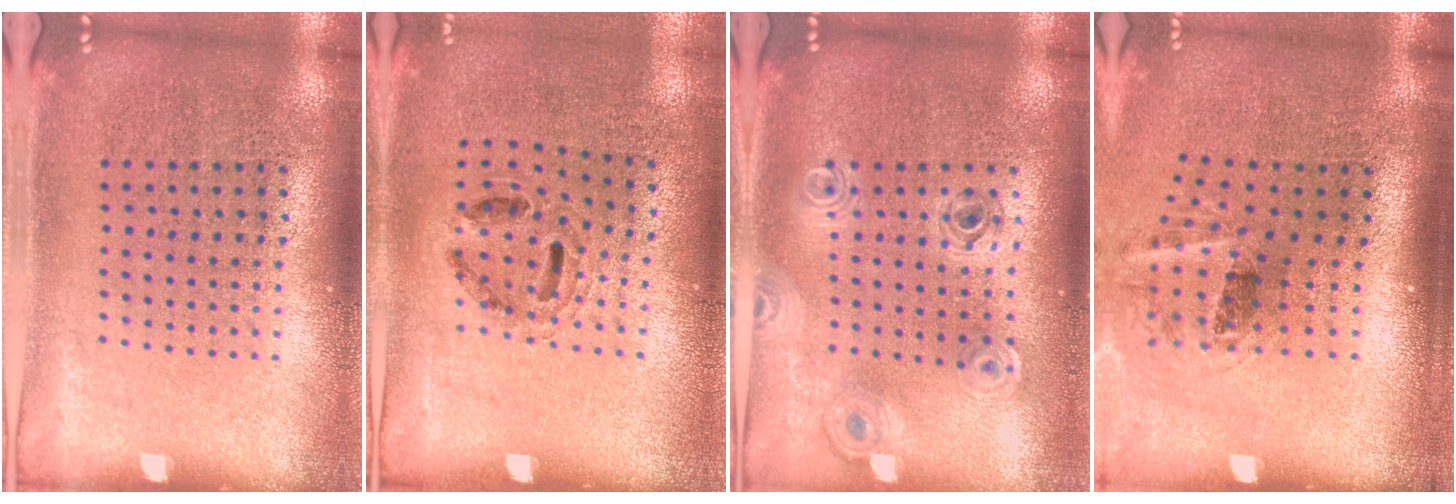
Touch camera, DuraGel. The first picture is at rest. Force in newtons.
{"total": 0.9, "press": 0.8, "slide": 0.3}
{"total": 0.7, "press": 0.7, "slide": 0.2}
{"total": 1.6, "press": 1.1, "slide": 1.1}